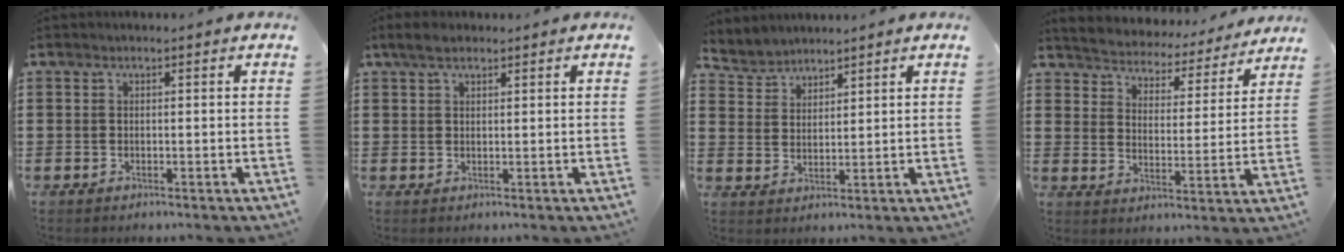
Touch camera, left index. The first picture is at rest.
{"total": 3.0, "force": [1.9, 1.4, 1.8], "torque": [-0.041, 0.008, 0.036]}
{"total": 3.5, "force": [3.3, 1.1, -0.5], "torque": [-0.004, -0.008, 0.061]}
{"total": 3.7, "force": [3.6, 0.0, -0.5], "torque": [-0.016, -0.039, 0.055]}